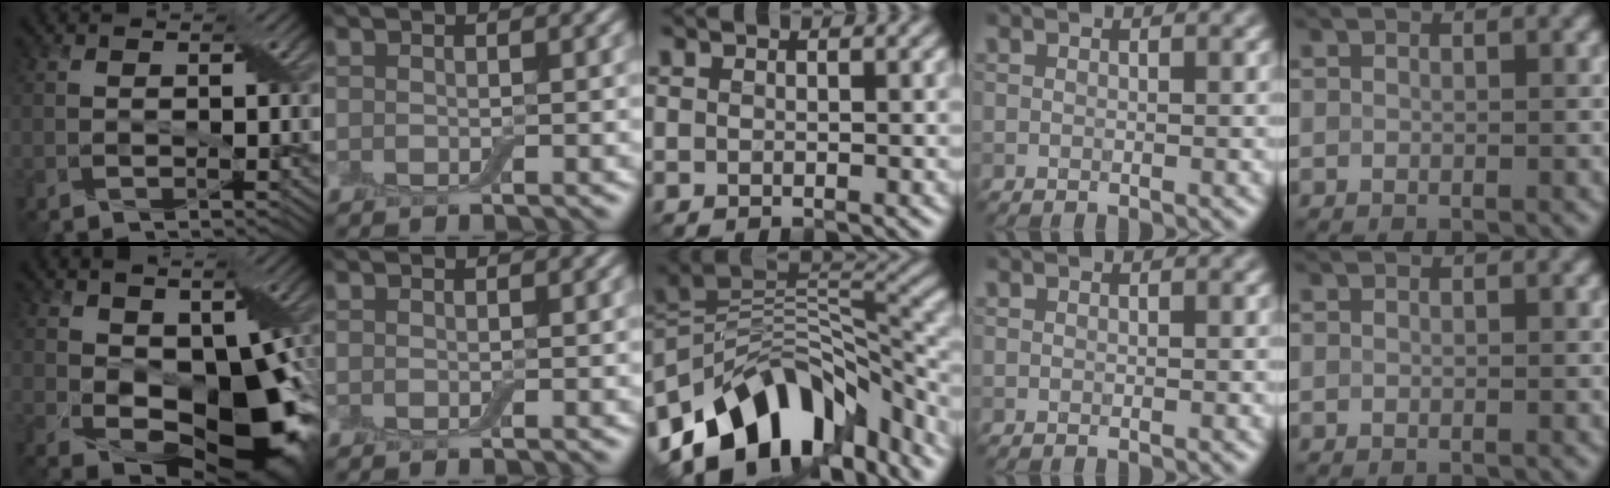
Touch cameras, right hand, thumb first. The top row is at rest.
{"thumb": {"total": 14.1, "force": [0.0, 8.7, 11.1], "torque": [-0.180, -0.021, 0.010]}, "middle": {"total": 13.4, "force": [-7.7, 7.7, 7.9], "torque": [-0.145, 0.013, -0.135]}}